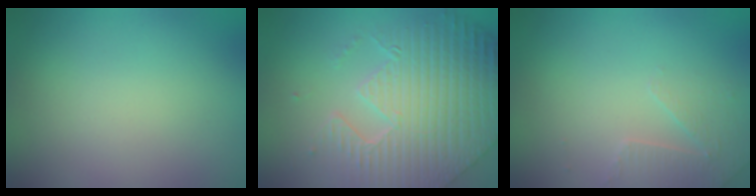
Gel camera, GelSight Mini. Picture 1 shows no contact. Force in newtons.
{"total": 8.8, "press": 6.3, "slide": 6.1}
{"total": 2.3, "press": 2.2, "slide": 0.6}